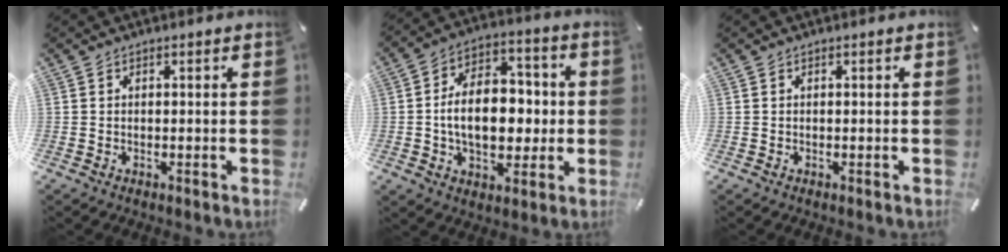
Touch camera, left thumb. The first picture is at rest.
{"total": 15.2, "force": [-1.2, 10.3, 11.1], "torque": [-0.181, 0.010, -0.021]}
{"total": 0.0}